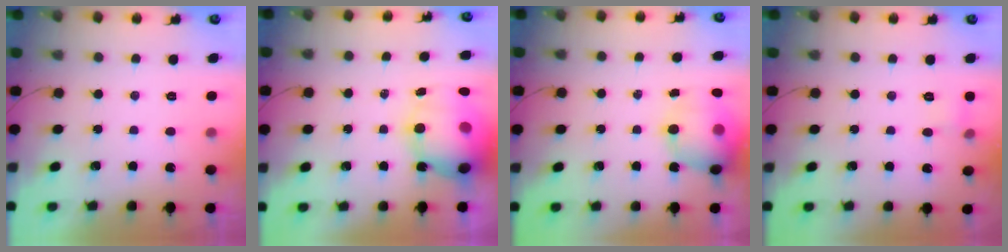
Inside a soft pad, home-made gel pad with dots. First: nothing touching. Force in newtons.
{"total": 13.7, "press": 13.3, "slide": 3.3}
{"total": 14.8, "press": 14.5, "slide": 3.3}
{"total": 4.8, "press": 4.5, "slide": 1.6}